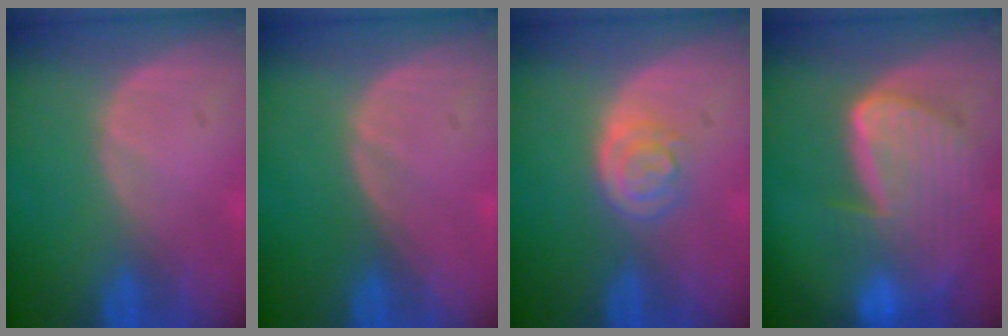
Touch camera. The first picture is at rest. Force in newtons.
{"total": 0.0}
{"total": 3.2, "press": 3.2, "slide": 0.2}
{"total": 9.4, "press": 8.1, "slide": 4.8}